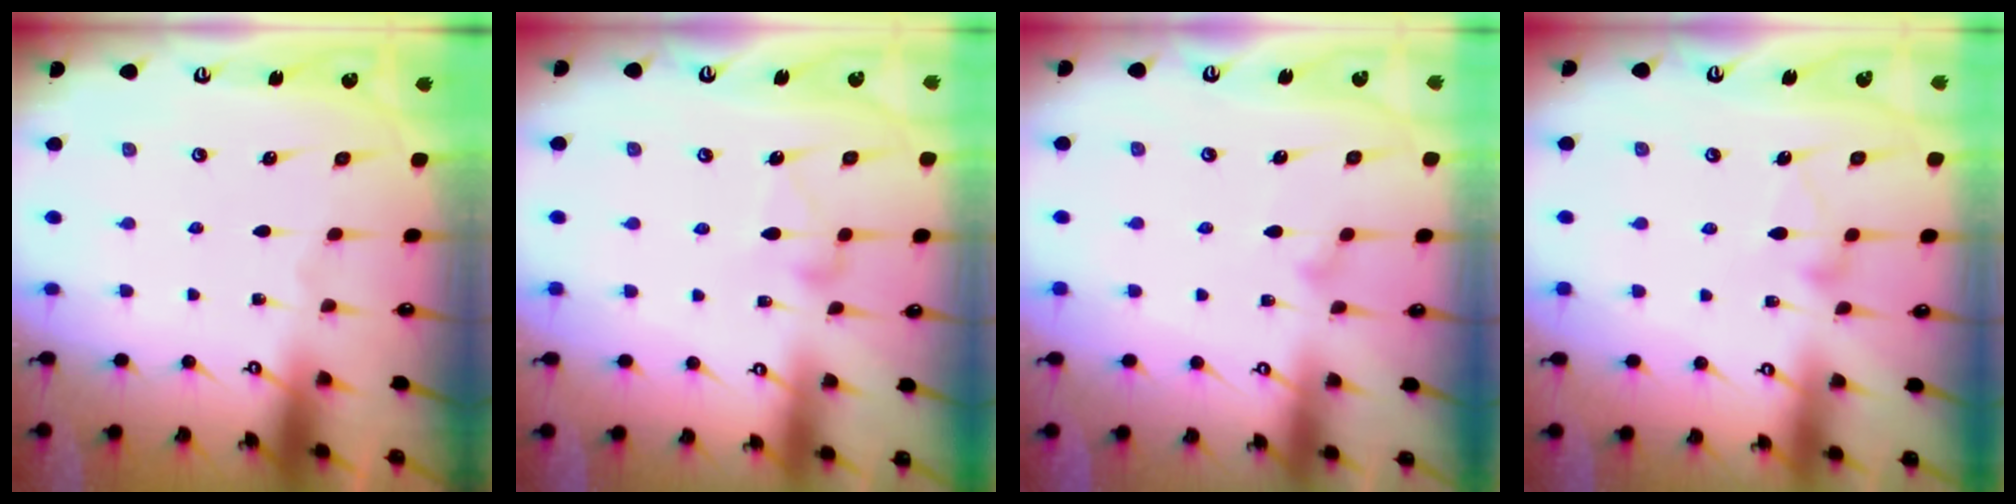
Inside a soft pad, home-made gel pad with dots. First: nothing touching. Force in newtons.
{"total": 6.7, "press": 6.7, "slide": 0.4}
{"total": 7.9, "press": 7.9, "slide": 0.3}
{"total": 9.8, "press": 9.8, "slide": 0.5}